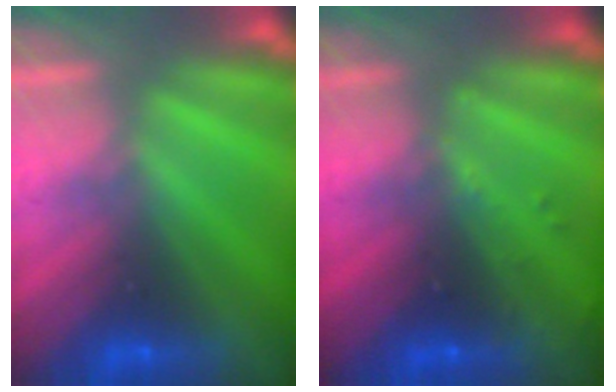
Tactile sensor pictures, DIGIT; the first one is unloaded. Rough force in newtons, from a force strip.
{"total": 2.9}